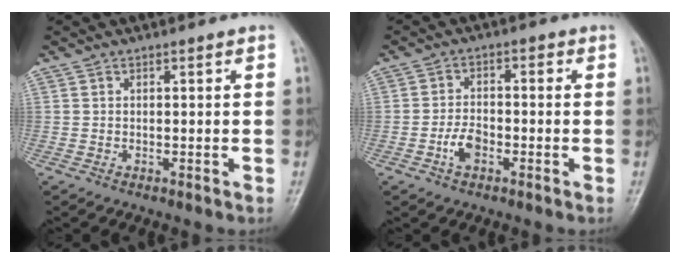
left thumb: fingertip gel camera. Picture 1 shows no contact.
{"total": 4.7, "force": [-1.9, 3.0, 3.1], "torque": [-0.048, 0.016, -0.040]}